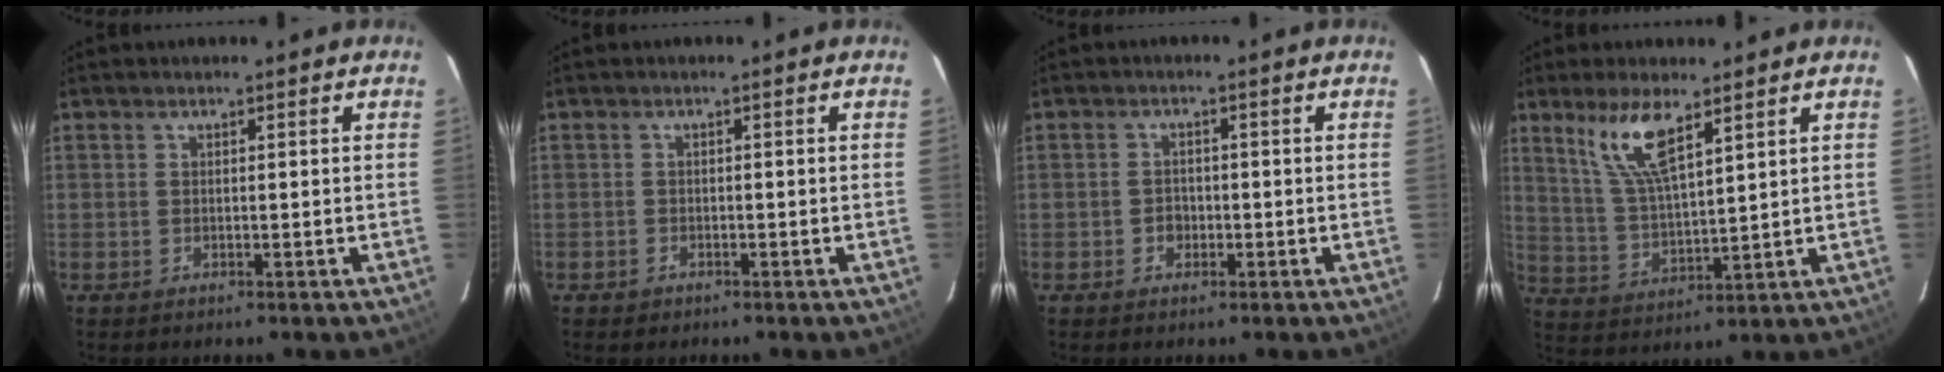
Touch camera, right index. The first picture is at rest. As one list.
[{"total": 1.4, "force": [-0.9, 1.0, 0.1], "torque": [-0.005, 0.003, -0.012]}, {"total": 2.2, "force": [-0.8, 1.9, 0.9], "torque": [-0.018, 0.006, -0.011]}, {"total": 9.5, "force": [5.8, 2.2, 7.1], "torque": [-0.143, -0.003, 0.125]}]